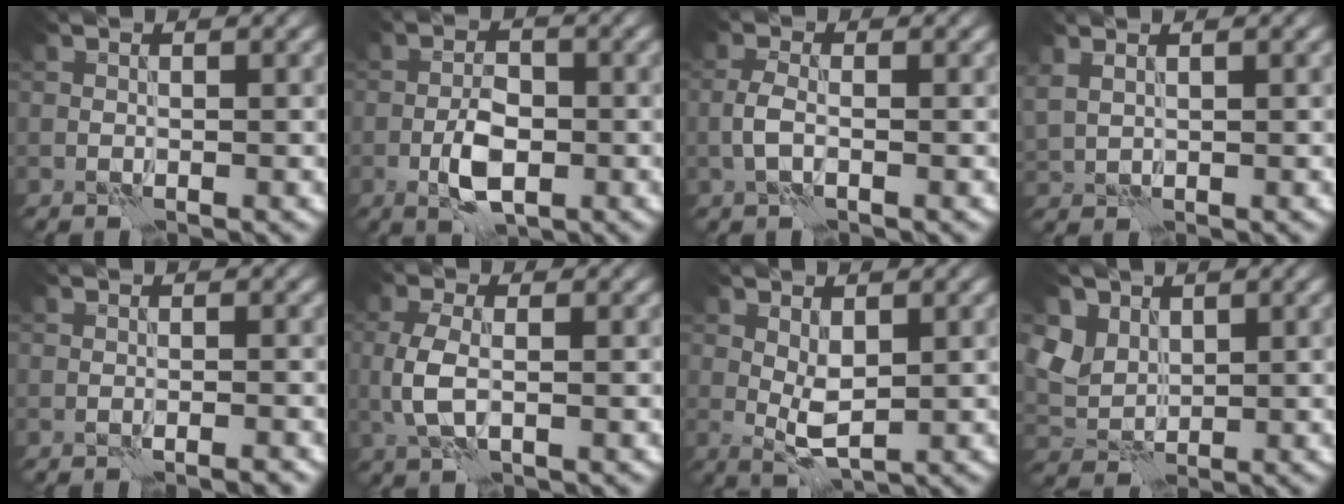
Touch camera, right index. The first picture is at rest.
{"total": 4.1, "force": [-1.6, 1.9, 3.3], "torque": [-0.059, 0.003, -0.032]}
{"total": 1.9, "force": [-0.6, 0.8, 1.6], "torque": [-0.039, 0.006, -0.017]}
{"total": 1.4, "force": [1.2, 0.5, 0.7], "torque": [-0.018, 0.003, 0.030]}
{"total": 1.3, "force": [-1.0, 0.1, 0.9], "torque": [-0.007, 0.006, -0.019]}
{"total": 3.2, "force": [-0.1, 1.6, 2.8], "torque": [-0.070, 0.002, -0.002]}
{"total": 2.7, "force": [0.4, 1.2, 2.5], "torque": [-0.049, -0.002, 0.011]}
{"total": 3.9, "force": [2.1, 2.9, 1.4], "torque": [-0.046, -0.007, 0.058]}